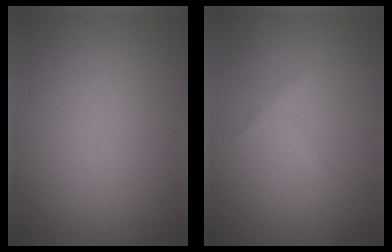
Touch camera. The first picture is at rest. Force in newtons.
{"total": 0.8, "press": 0.8, "slide": 0.1}